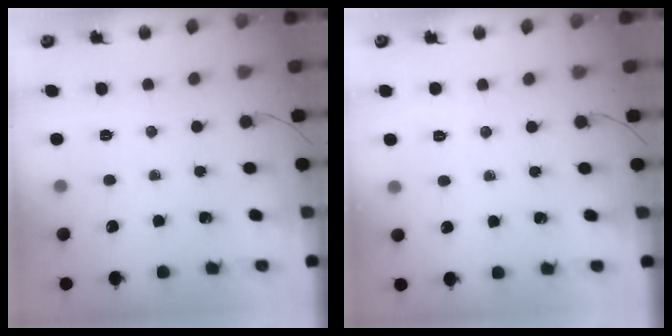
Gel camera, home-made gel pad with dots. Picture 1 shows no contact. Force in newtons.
{"total": 1.4, "press": 0.5, "slide": 1.3}